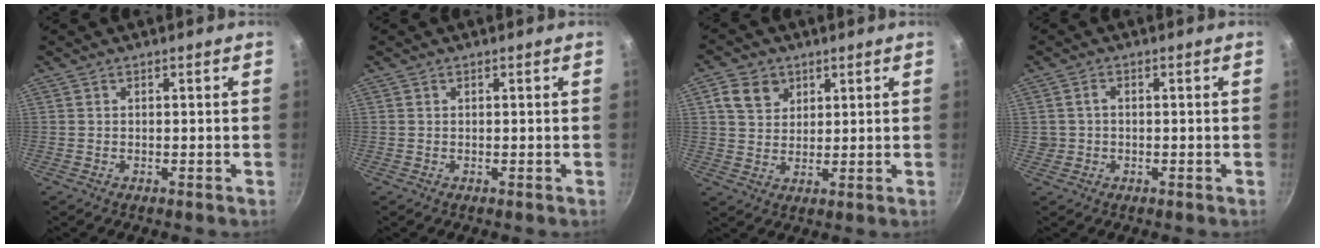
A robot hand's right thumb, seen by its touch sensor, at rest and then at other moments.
{"total": 0.0}
{"total": 6.6, "force": [2.8, 5.2, 2.9], "torque": [-0.030, -0.001, 0.051]}
{"total": 2.0, "force": [0.0, 1.7, 1.0], "torque": [-0.014, 0.012, 0.004]}